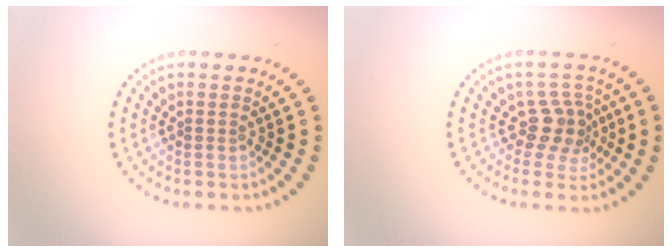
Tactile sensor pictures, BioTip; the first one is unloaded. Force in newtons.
{"total": 2.8, "press": 2.2, "slide": 1.8}